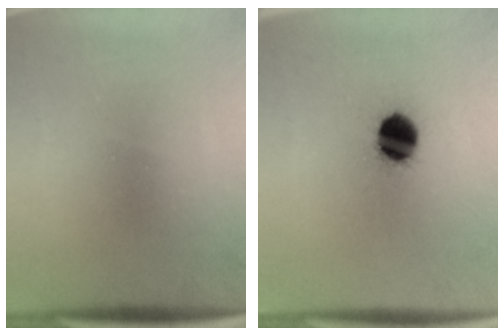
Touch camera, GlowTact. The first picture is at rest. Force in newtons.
{"total": 10.5}